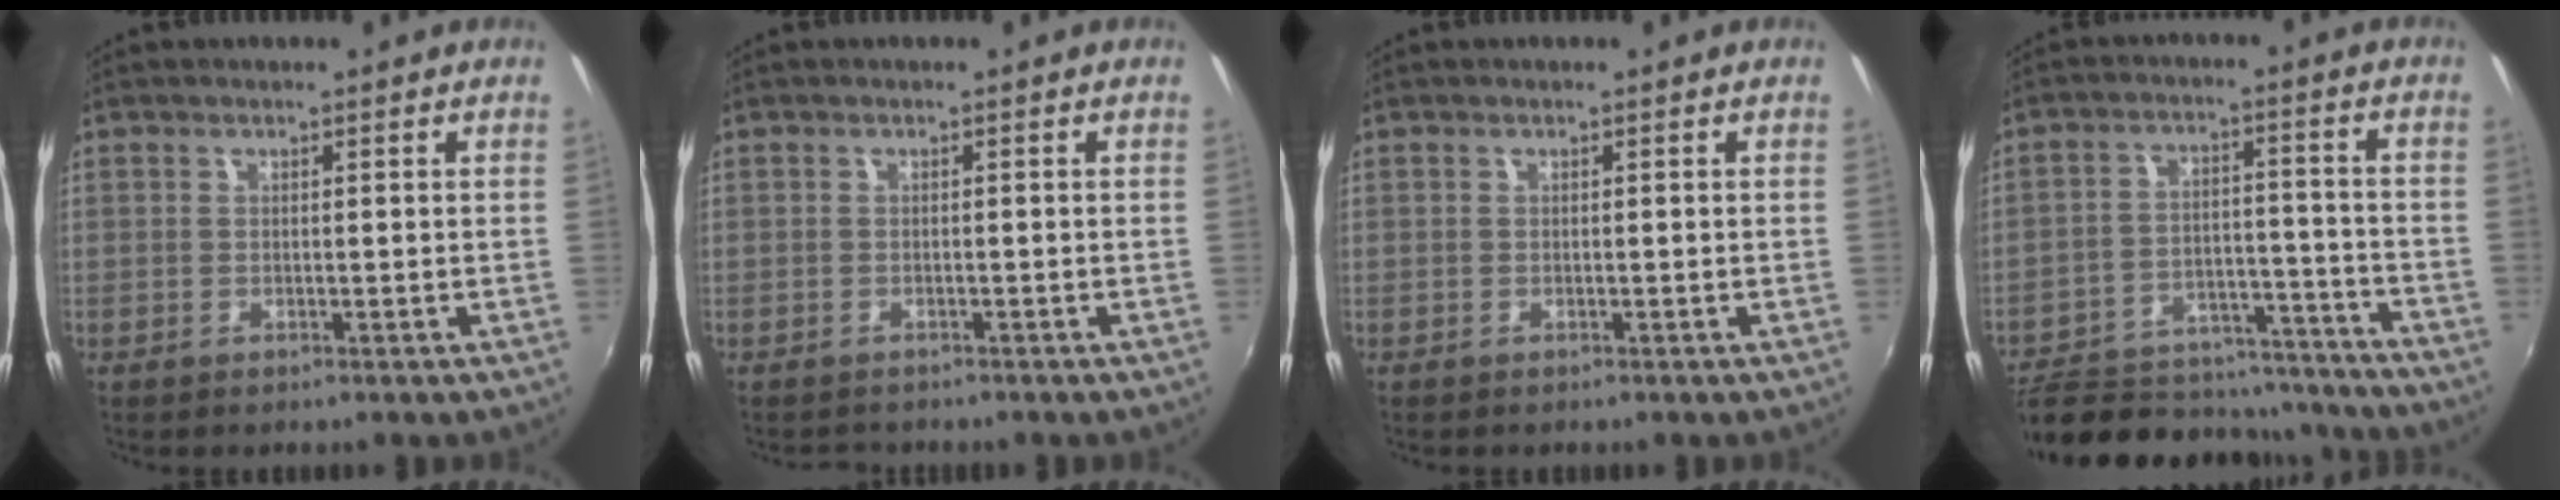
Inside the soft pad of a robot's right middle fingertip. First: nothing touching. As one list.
[{"total": 1.6, "force": [-1.5, 0.5, 0.1], "torque": [-0.005, -0.003, -0.022]}, {"total": 0.0}, {"total": 23.9, "force": [-20.4, 8.9, 8.7], "torque": [-0.174, 0.014, -0.265]}]